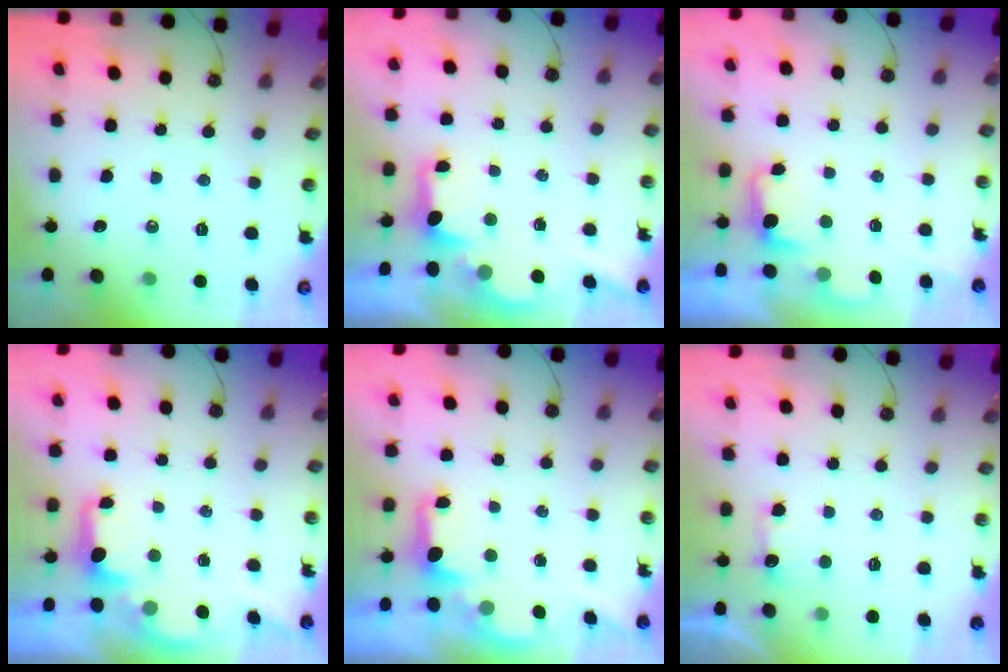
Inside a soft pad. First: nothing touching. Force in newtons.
{"total": 2.1, "press": 1.9, "slide": 0.8}
{"total": 2.2, "press": 2.1, "slide": 0.7}
{"total": 1.9, "press": 1.7, "slide": 0.8}
{"total": 1.7, "press": 1.6, "slide": 0.6}
{"total": 2.4, "press": 2.3, "slide": 0.8}